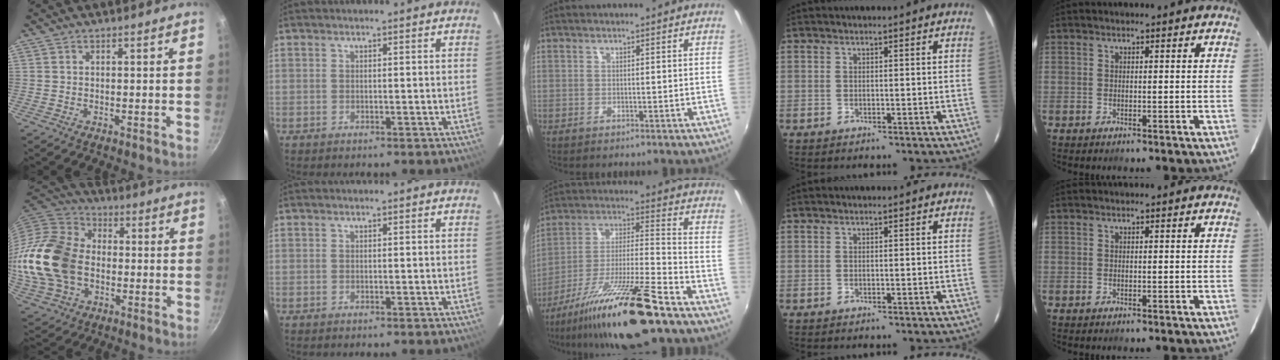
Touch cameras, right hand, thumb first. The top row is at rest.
{"thumb": {"total": 20.9, "force": [-1.9, 15.3, 14.1], "torque": [-0.272, 0.032, -0.033]}, "middle": {"total": 21.0, "force": [-14.3, 2.7, 15.1], "torque": [-0.269, -0.025, -0.247]}}